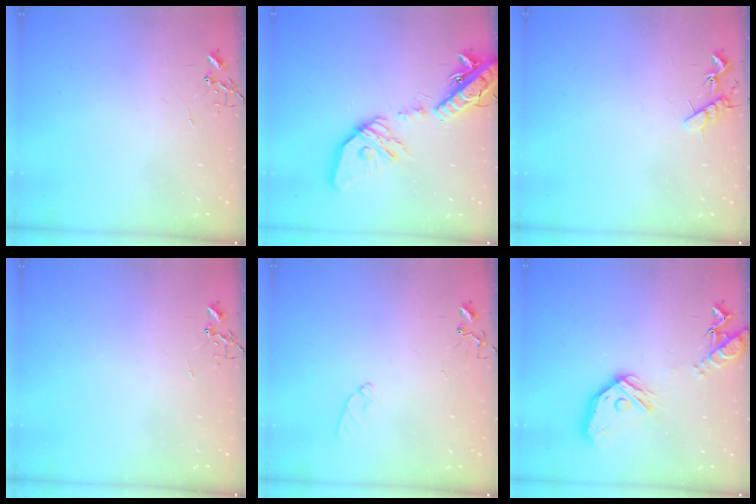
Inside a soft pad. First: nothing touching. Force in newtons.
{"total": 23.6, "press": 23.3, "slide": 3.8}
{"total": 7.0, "press": 6.9, "slide": 0.6}
{"total": 0.0}
{"total": 6.4, "press": 6.4, "slide": 0.6}
{"total": 17.4, "press": 17.3, "slide": 2.0}